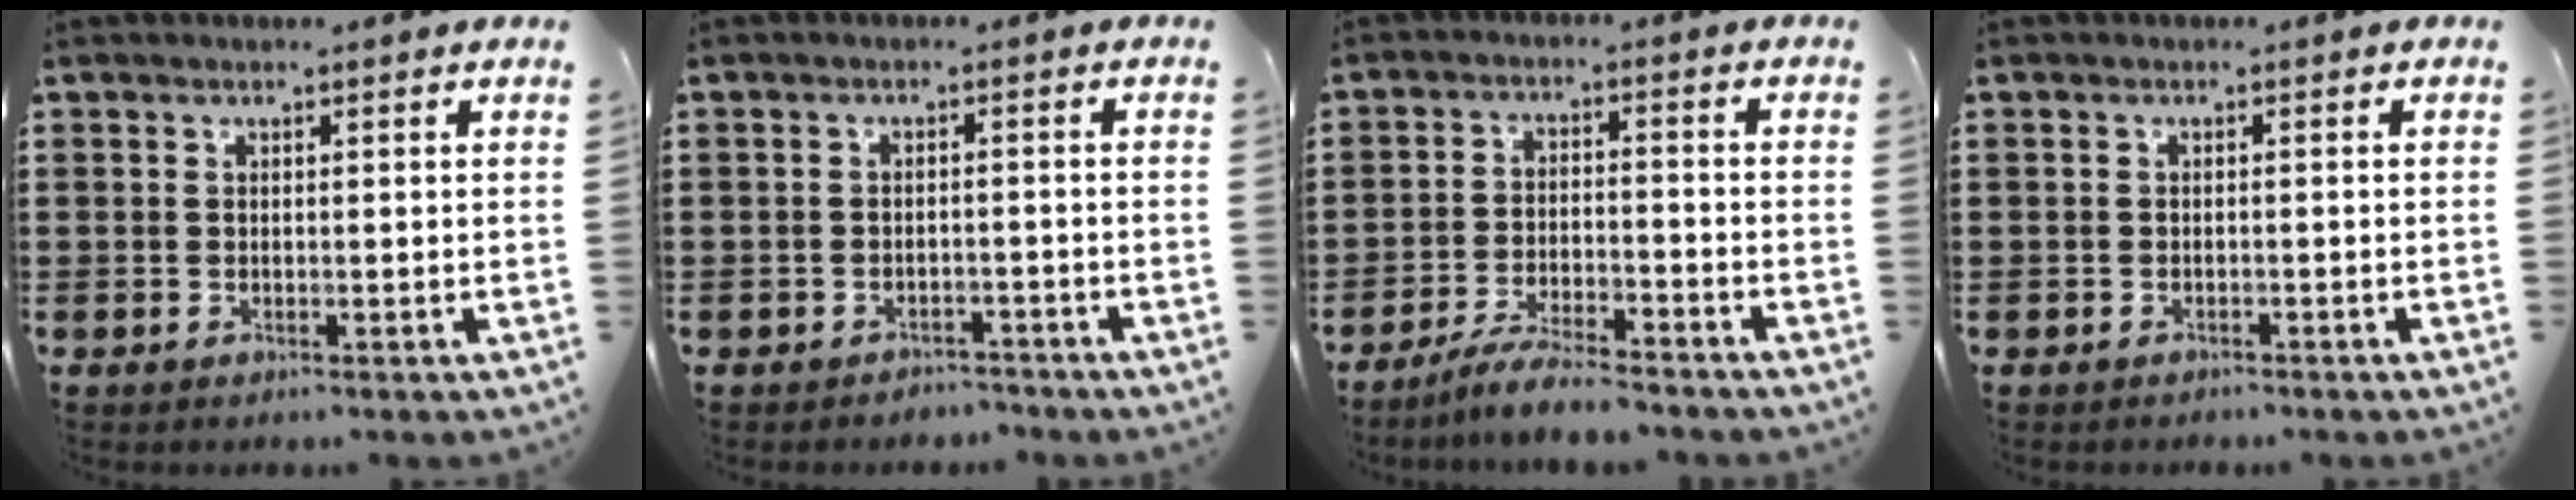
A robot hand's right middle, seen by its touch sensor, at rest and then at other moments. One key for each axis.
{"total": 2.0, "fx": -2.0, "fy": 0.3, "fz": -0.3, "tx": -0.003, "ty": -0.001, "tz": -0.045}
{"total": 5.7, "fx": -5.3, "fy": 0.1, "fz": 2.0, "tx": -0.046, "ty": -0.008, "tz": -0.103}
{"total": 0.9, "fx": -0.9, "fy": 0.2, "fz": -0.1, "tx": 0.000, "ty": 0.000, "tz": -0.019}